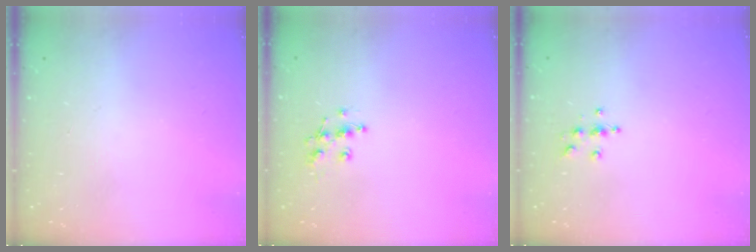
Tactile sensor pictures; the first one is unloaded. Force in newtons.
{"total": 7.8, "press": 7.7, "slide": 0.5}
{"total": 4.6, "press": 4.5, "slide": 0.5}